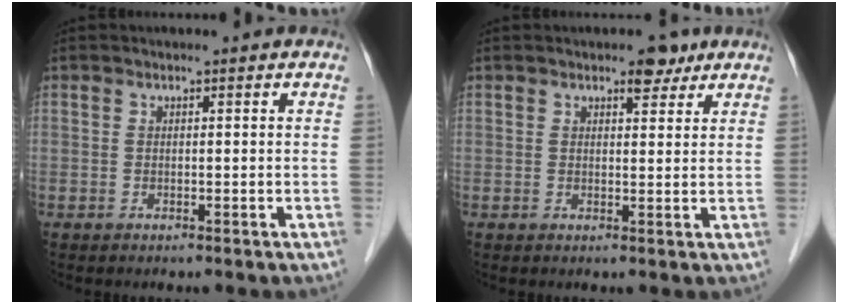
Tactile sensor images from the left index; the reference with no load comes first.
{"total": 3.1, "force": [2.2, 1.4, 1.7], "torque": [-0.021, 0.001, 0.030]}